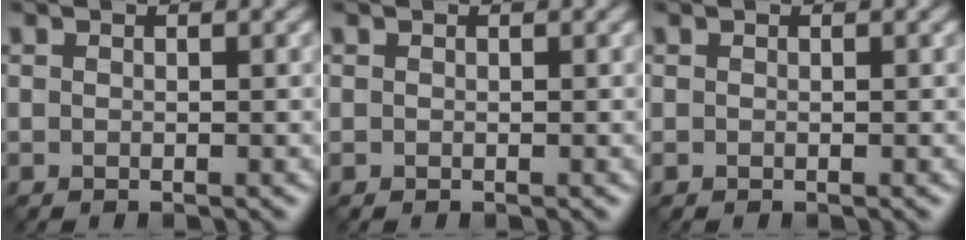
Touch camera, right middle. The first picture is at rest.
{"total": 0.0}
{"total": 0.0}